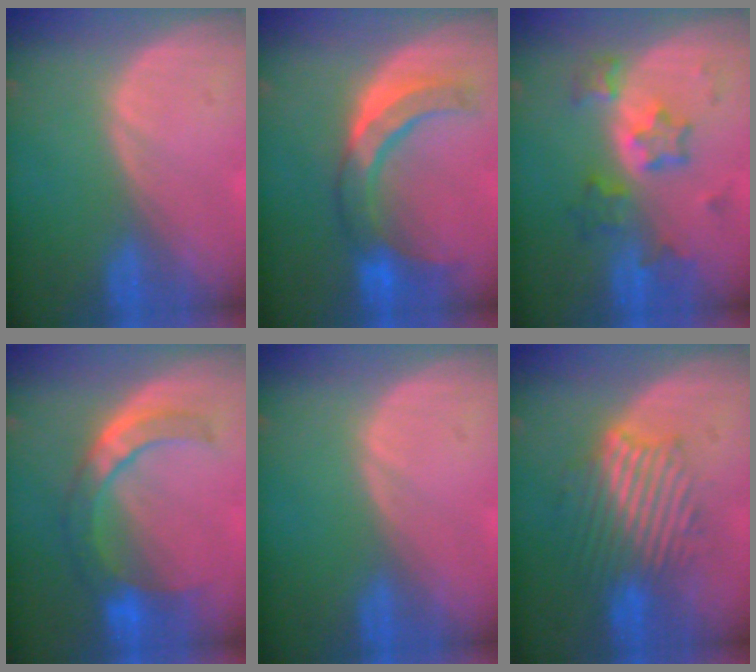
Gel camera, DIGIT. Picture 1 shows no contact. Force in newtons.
{"total": 8.2, "press": 8.2, "slide": 0.6}
{"total": 6.2, "press": 6.2, "slide": 0.4}
{"total": 7.4, "press": 7.2, "slide": 1.8}
{"total": 0.0}
{"total": 9.1, "press": 8.5, "slide": 3.1}